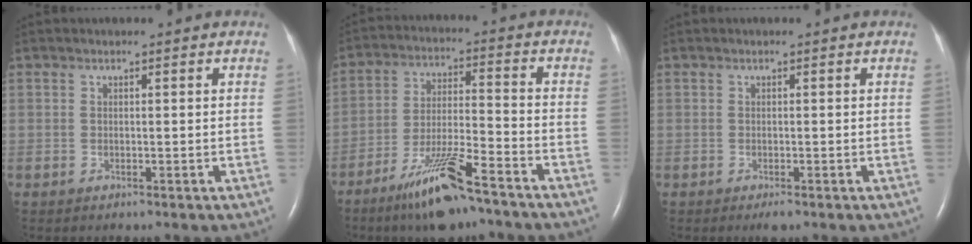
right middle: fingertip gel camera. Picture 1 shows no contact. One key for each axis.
{"total": 11.8, "fx": -8.4, "fy": 1.4, "fz": 8.2, "tx": -0.159, "ty": -0.021, "tz": -0.149}
{"total": 1.1, "fx": -0.7, "fy": 0.2, "fz": 0.8, "tx": -0.014, "ty": -0.003, "tz": -0.009}